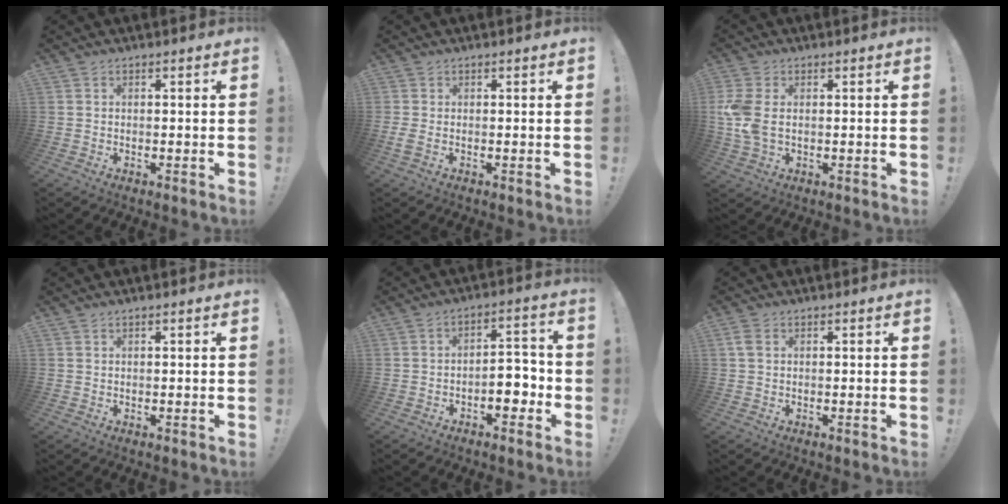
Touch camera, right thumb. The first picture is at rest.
{"total": 2.0, "force": [-0.1, 0.5, 1.9], "torque": [-0.032, -0.003, -0.001]}
{"total": 7.2, "force": [0.5, 4.6, 5.4], "torque": [-0.128, 0.001, 0.008]}
{"total": 0.0}
{"total": 8.3, "force": [-3.4, 4.3, 6.2], "torque": [-0.089, 0.017, -0.060]}
{"total": 2.6, "force": [0.8, 1.6, 1.9], "torque": [-0.033, 0.003, 0.015]}